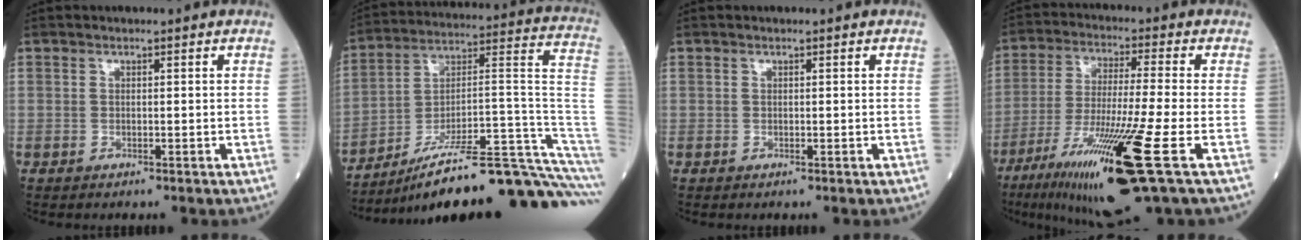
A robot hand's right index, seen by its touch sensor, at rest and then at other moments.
{"total": 26.6, "force": [-20.5, 0.0, 17.0], "torque": [-0.141, 0.037, -0.312]}
{"total": 0.0}
{"total": 17.5, "force": [-8.4, -0.5, 15.4], "torque": [-0.282, -0.049, -0.150]}